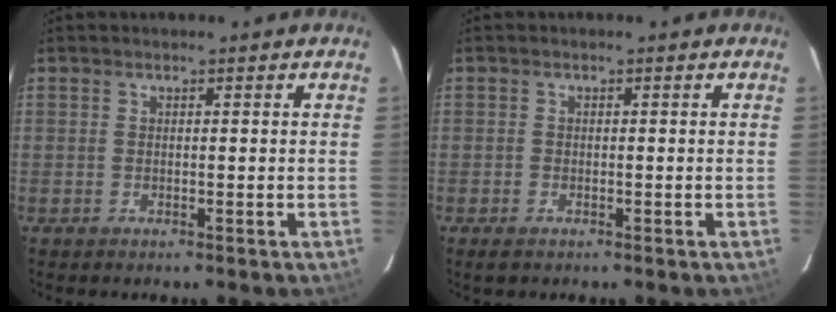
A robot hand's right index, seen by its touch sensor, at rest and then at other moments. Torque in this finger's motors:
{"motor_torque": [0.07, -0.07, -0.02, 0.00]}